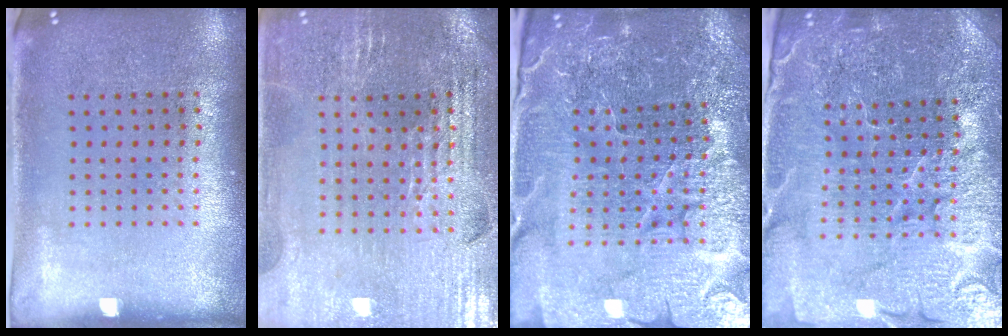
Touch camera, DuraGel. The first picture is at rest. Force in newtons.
{"total": 2.9, "press": 2.8, "slide": 0.5}
{"total": 5.3, "press": 5.0, "slide": 1.8}
{"total": 5.3, "press": 4.9, "slide": 2.1}